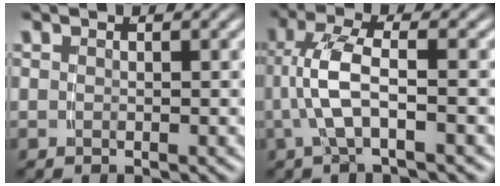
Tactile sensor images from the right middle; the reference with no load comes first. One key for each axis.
{"total": 4.2, "fx": -0.2, "fy": 1.1, "fz": 4.1, "tx": -0.091, "ty": 0.002, "tz": -0.001}